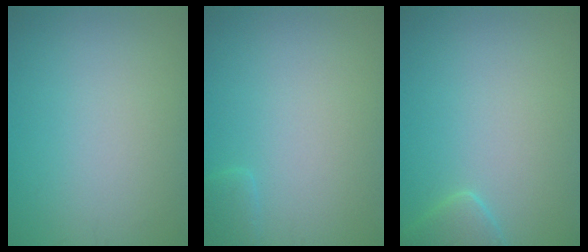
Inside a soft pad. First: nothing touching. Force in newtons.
{"total": 0.9, "press": 0.9, "slide": 0.1}
{"total": 1.9, "press": 1.9, "slide": 0.2}